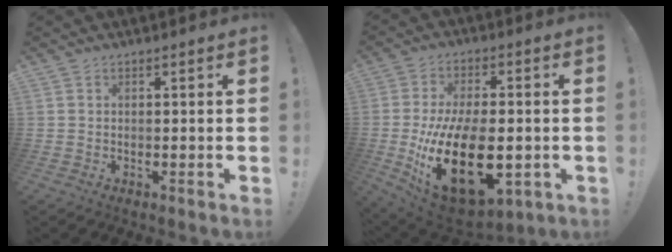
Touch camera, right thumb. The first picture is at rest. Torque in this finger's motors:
{"motor_torque": [1.86, 3.14, 1.73, -1.03, 0.81]}